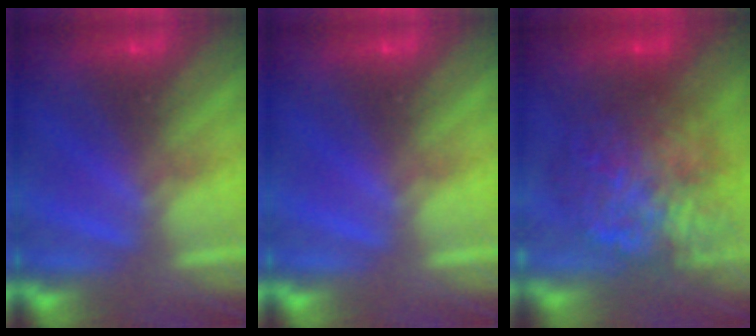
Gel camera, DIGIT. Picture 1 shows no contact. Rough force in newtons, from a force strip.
{"total": 0.0}
{"total": 5.9}